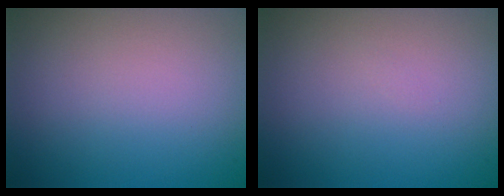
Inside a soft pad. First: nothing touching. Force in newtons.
{"total": 0.0}